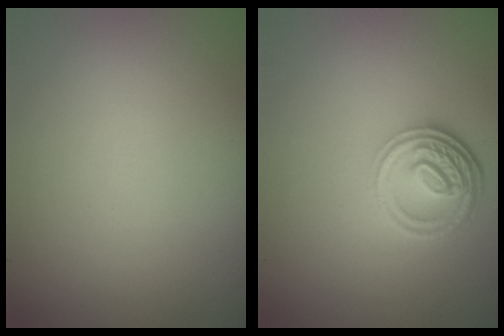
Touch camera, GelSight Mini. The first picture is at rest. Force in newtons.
{"total": 4.4, "press": 3.3, "slide": 2.9}